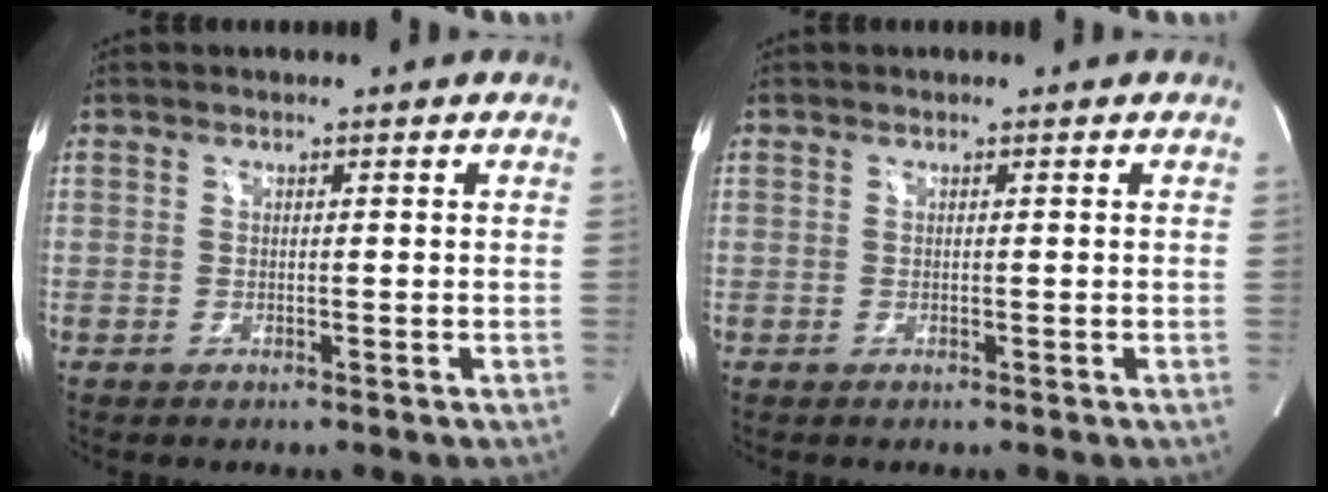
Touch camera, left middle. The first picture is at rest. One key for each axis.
{"total": 0.0}